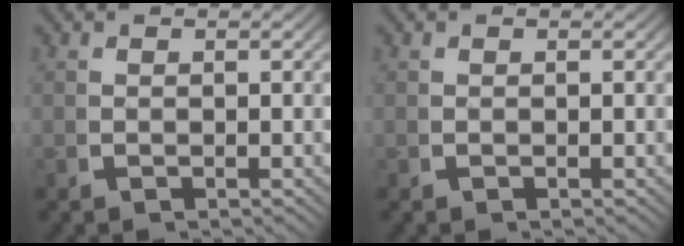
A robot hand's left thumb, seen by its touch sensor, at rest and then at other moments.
{"total": 0.0}